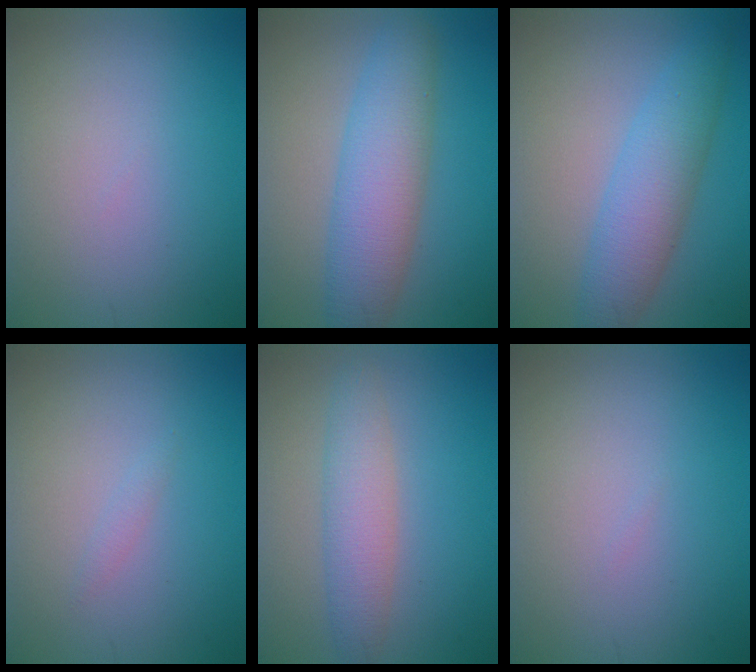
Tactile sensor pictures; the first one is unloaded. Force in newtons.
{"total": 6.4, "press": 6.4, "slide": 0.2}
{"total": 5.2, "press": 5.2, "slide": 0.1}
{"total": 0.6, "press": 0.6, "slide": 0.1}
{"total": 3.7, "press": 3.7, "slide": 0.1}
{"total": 0.0}